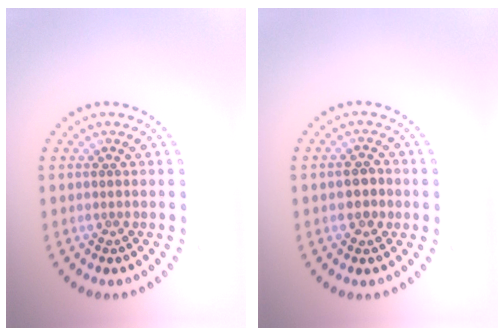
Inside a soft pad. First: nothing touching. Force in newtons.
{"total": 1.7, "press": 1.7, "slide": 0.6}